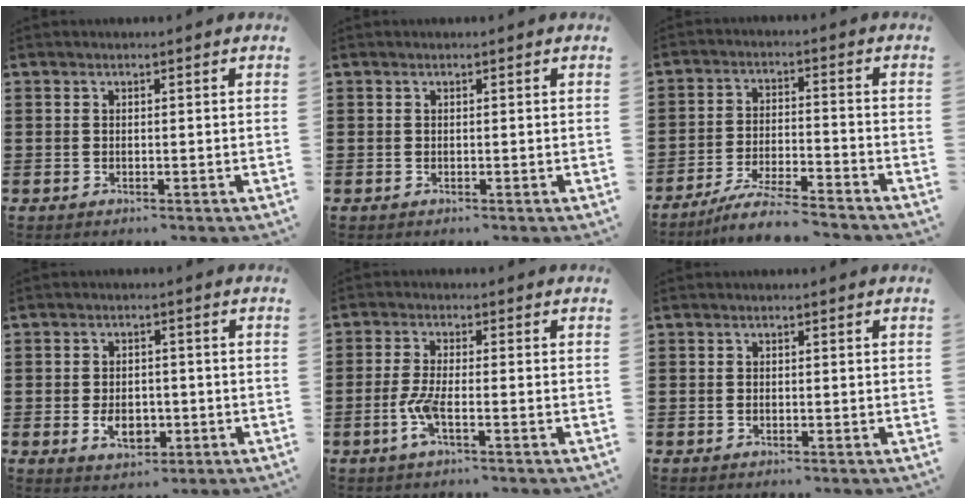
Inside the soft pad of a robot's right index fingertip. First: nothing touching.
{"total": 0.0}
{"total": 5.8, "force": [-5.4, -0.1, 2.1], "torque": [-0.048, -0.012, -0.105]}
{"total": 4.6, "force": [-1.2, 2.9, 3.3], "torque": [-0.049, -0.006, -0.023]}
{"total": 4.4, "force": [-1.8, 0.8, 3.9], "torque": [-0.094, -0.011, -0.041]}
{"total": 0.0}